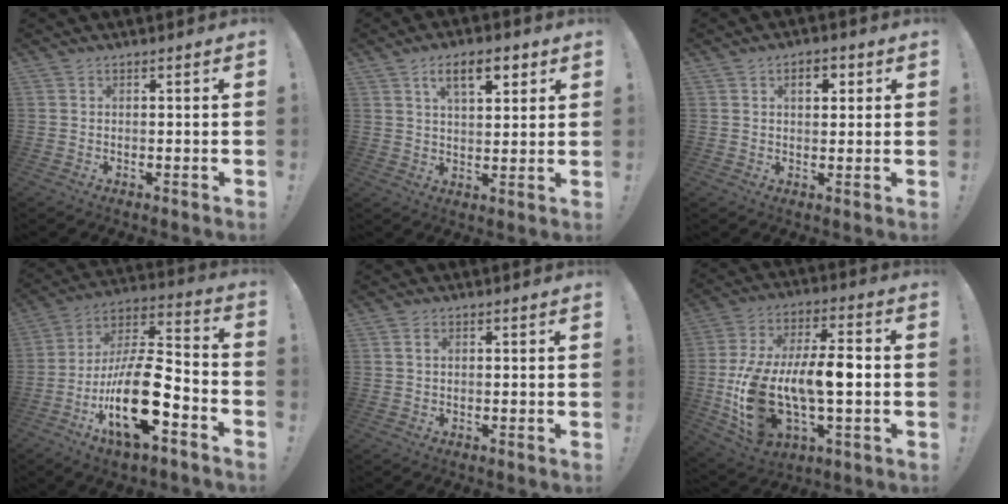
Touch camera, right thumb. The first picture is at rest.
{"total": 9.5, "force": [4.7, 4.2, 7.1], "torque": [-0.103, -0.006, 0.080]}
{"total": 4.3, "force": [1.4, 2.5, 3.1], "torque": [-0.035, -0.003, 0.016]}
{"total": 22.2, "force": [-8.4, 8.5, 18.7], "torque": [-0.348, 0.047, -0.134]}
{"total": 1.4, "force": [0.6, 0.9, 0.9], "torque": [-0.015, 0.003, 0.009]}
{"total": 20.8, "force": [-2.9, 10.8, 17.6], "torque": [-0.351, 0.007, -0.036]}